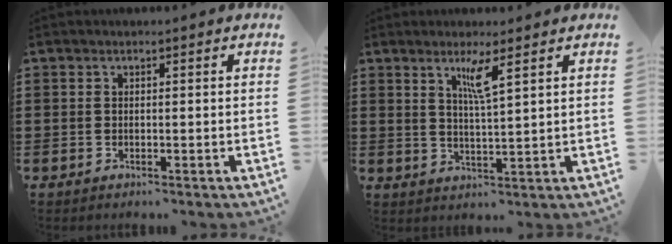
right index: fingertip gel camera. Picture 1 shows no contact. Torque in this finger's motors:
{"motor_torque": [0.25, -0.13, 0.24, 0.07]}